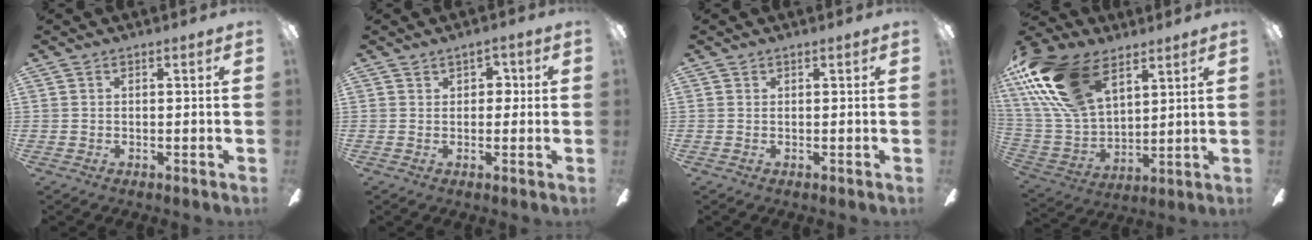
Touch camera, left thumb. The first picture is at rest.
{"total": 2.8, "force": [1.1, 1.8, 1.8], "torque": [-0.012, -0.003, 0.012]}
{"total": 0.0}
{"total": 23.3, "force": [12.3, 12.7, 15.1], "torque": [-0.339, -0.031, 0.224]}